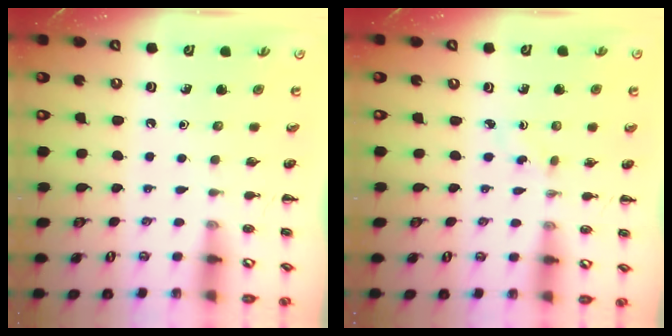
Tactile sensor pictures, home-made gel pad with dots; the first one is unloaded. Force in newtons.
{"total": 1.7, "press": 1.5, "slide": 0.8}